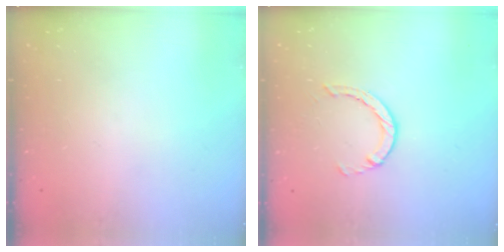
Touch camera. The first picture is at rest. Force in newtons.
{"total": 2.4, "press": 2.4, "slide": 0.4}